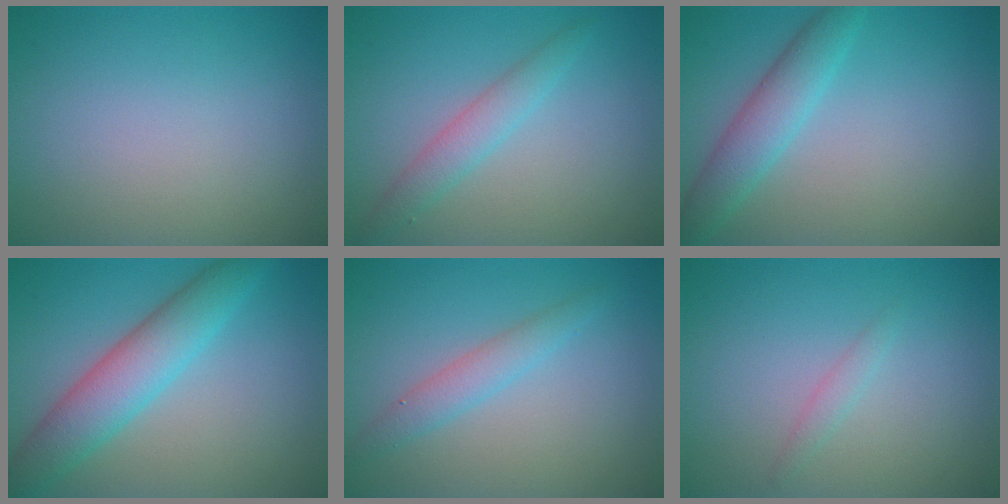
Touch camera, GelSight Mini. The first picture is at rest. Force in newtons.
{"total": 2.4, "press": 2.4, "slide": 0.1}
{"total": 3.7, "press": 3.7, "slide": 0.2}
{"total": 5.6, "press": 5.6, "slide": 0.1}
{"total": 2.2, "press": 2.2, "slide": 0.0}
{"total": 1.0, "press": 0.9, "slide": 0.2}